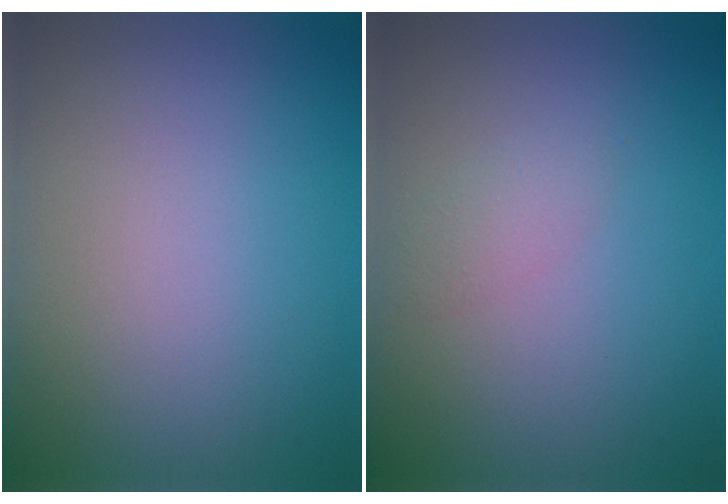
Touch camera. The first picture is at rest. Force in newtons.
{"total": 1.1, "press": 1.1, "slide": 0.1}